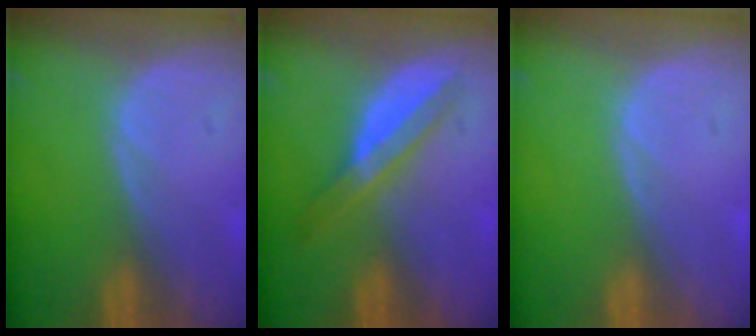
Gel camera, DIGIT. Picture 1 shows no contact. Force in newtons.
{"total": 5.8, "press": 5.2, "slide": 2.5}
{"total": 0.0}